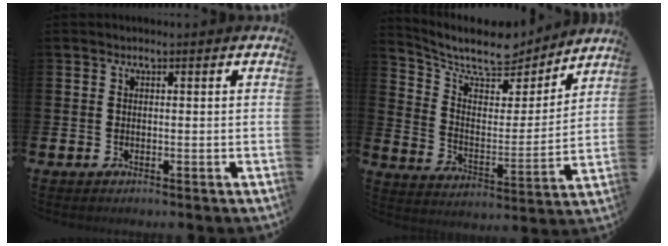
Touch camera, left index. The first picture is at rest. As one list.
[{"total": 9.1, "force": [7.9, 3.0, 3.3], "torque": [-0.095, -0.058, 0.133]}]